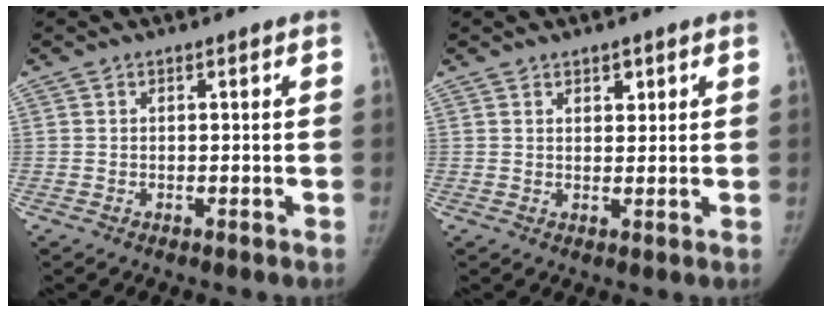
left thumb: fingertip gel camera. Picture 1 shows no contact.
{"total": 2.2, "force": [1.3, 1.3, 1.1], "torque": [-0.001, -0.008, 0.021]}